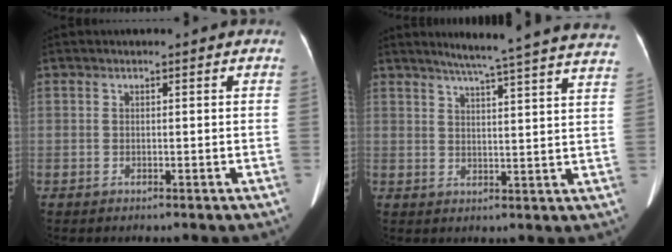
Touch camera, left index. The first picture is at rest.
{"total": 21.5, "force": [19.3, -0.8, 9.5], "torque": [-0.137, -0.039, 0.230]}